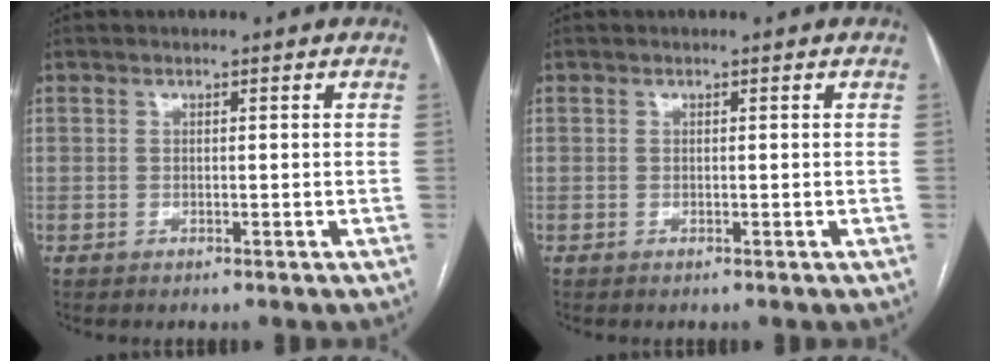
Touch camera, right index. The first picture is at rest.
{"total": 0.0}